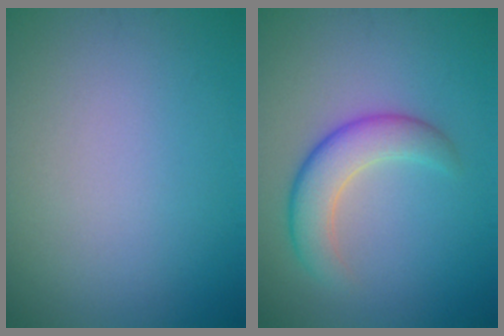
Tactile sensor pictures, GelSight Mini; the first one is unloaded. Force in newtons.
{"total": 4.4, "press": 4.3, "slide": 0.3}